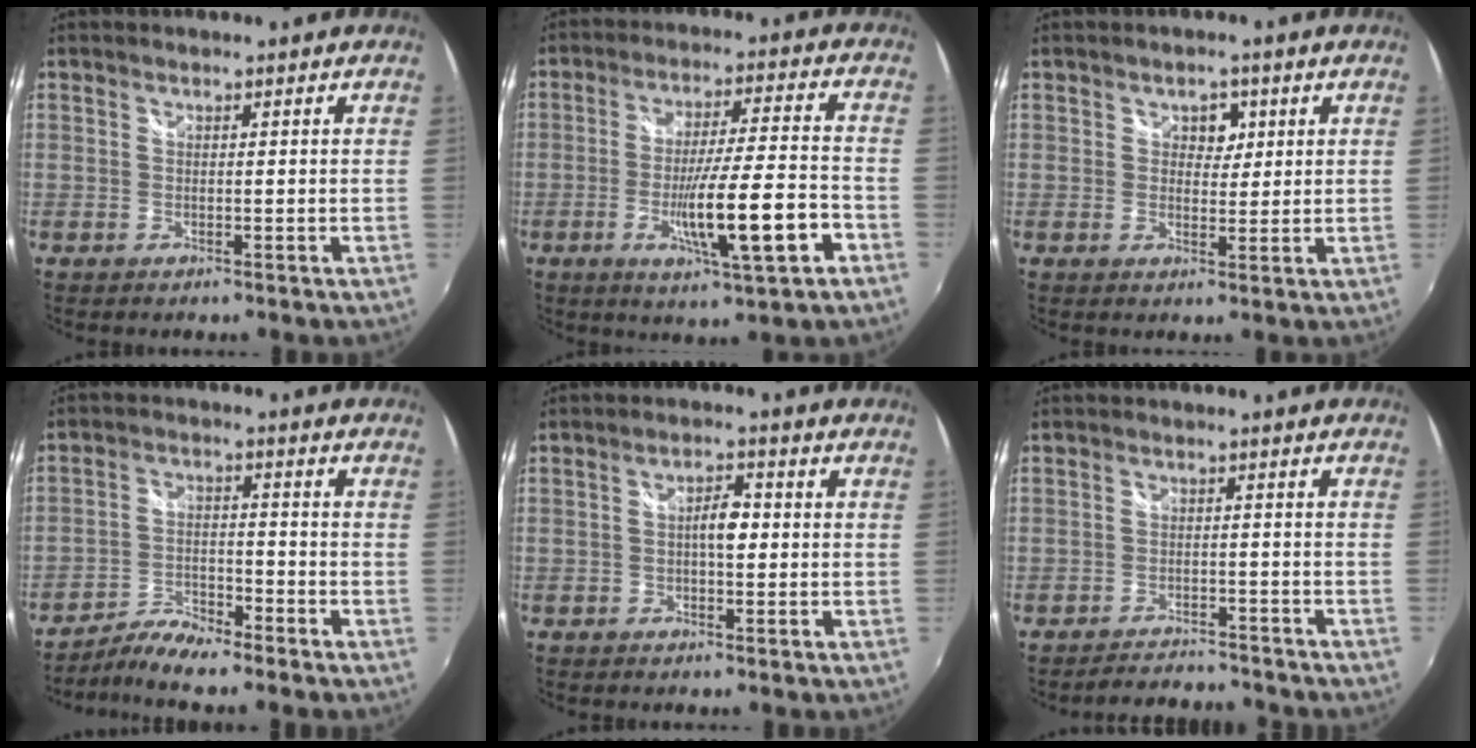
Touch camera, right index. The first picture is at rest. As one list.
[{"total": 13.8, "force": [-5.3, 0.8, 12.8], "torque": [-0.216, -0.026, -0.078]}, {"total": 3.0, "force": [1.0, 2.5, 1.4], "torque": [-0.013, 0.006, 0.016]}, {"total": 5.8, "force": [-5.5, 0.2, 2.0], "torque": [-0.043, 0.002, -0.104]}, {"total": 3.9, "force": [-0.1, 1.7, 3.5], "torque": [-0.057, 0.007, -0.004]}, {"total": 6.8, "force": [-6.4, 1.9, 1.2], "torque": [-0.040, 0.010, -0.089]}]